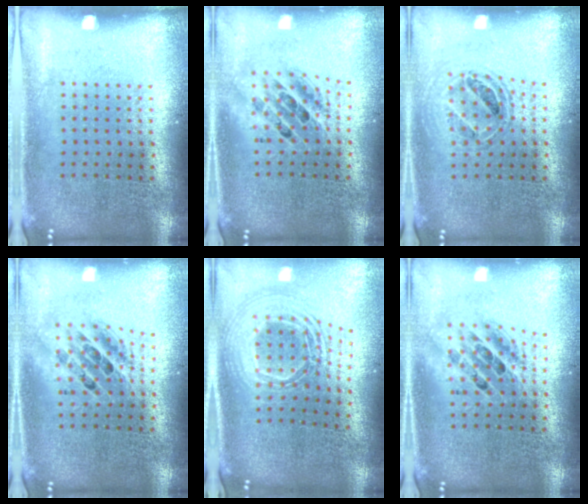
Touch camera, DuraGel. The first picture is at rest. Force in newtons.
{"total": 1.7, "press": 1.4, "slide": 0.9}
{"total": 0.8, "press": 0.8, "slide": 0.1}
{"total": 1.7, "press": 1.4, "slide": 0.9}
{"total": 2.5, "press": 1.9, "slide": 1.7}
{"total": 1.7, "press": 1.4, "slide": 0.9}